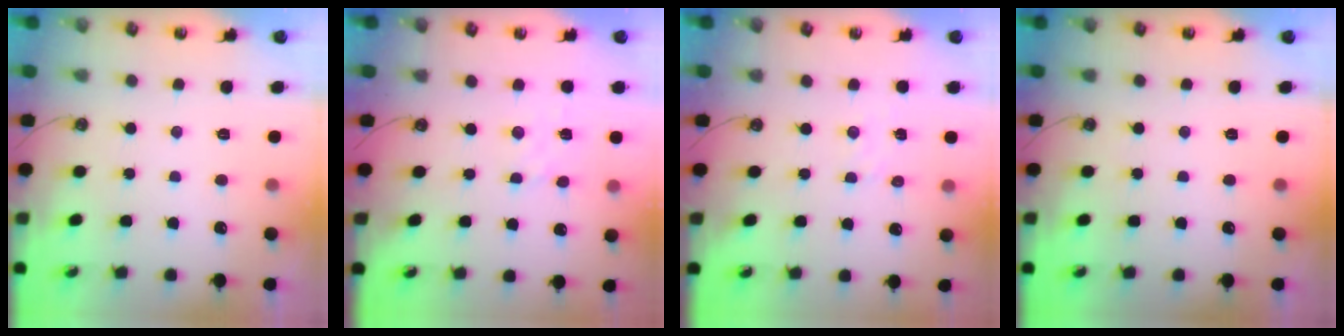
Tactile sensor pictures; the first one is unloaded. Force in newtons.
{"total": 2.8, "press": 2.8, "slide": 0.4}
{"total": 2.9, "press": 2.9, "slide": 0.5}
{"total": 0.0}